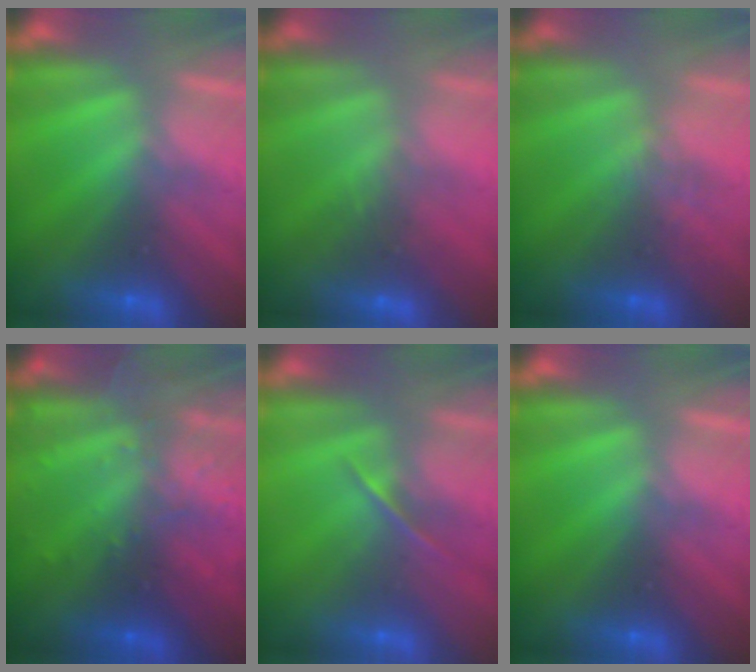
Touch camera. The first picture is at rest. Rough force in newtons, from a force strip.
{"total": 2.7}
{"total": 2.4}
{"total": 2.9}
{"total": 1.4}
{"total": 0.0}